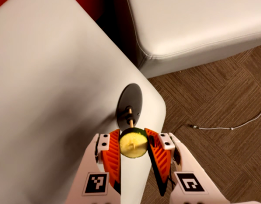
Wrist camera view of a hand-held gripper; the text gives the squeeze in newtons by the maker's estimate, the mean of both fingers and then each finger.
{"total": 12.1, "left": 12.8, "right": 11.5}